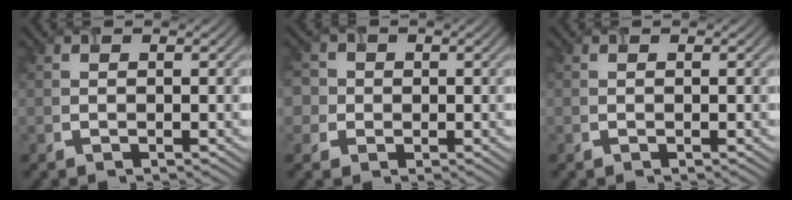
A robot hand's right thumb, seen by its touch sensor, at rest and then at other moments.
{"total": 4.3, "force": [0.7, 4.1, 1.3], "torque": [-0.034, 0.012, -0.010]}
{"total": 0.0}